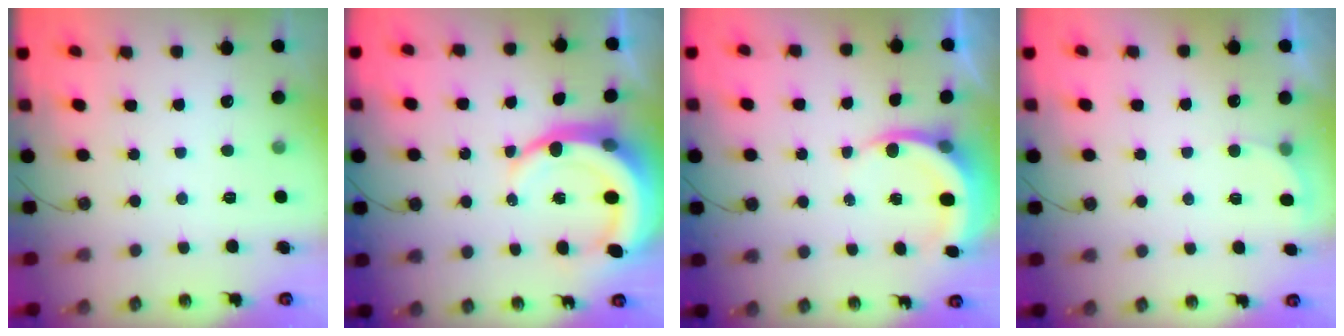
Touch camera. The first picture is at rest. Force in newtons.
{"total": 11.8, "press": 11.6, "slide": 1.6}
{"total": 4.7, "press": 4.6, "slide": 0.6}
{"total": 3.0, "press": 2.8, "slide": 1.0}